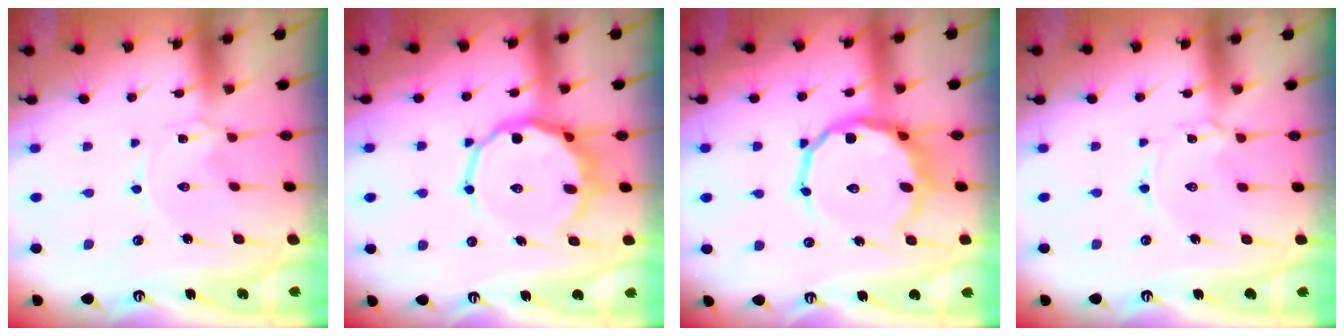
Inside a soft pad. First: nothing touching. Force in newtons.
{"total": 12.1, "press": 11.7, "slide": 2.9}
{"total": 13.3, "press": 12.7, "slide": 3.8}
{"total": 1.9, "press": 1.9, "slide": 0.2}